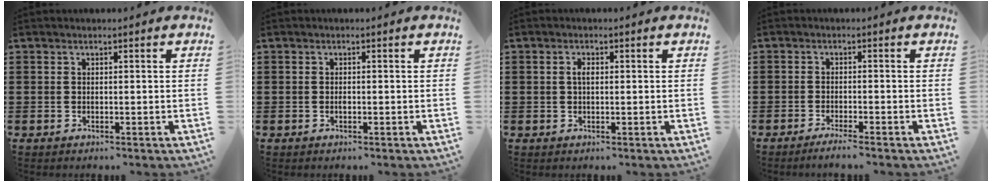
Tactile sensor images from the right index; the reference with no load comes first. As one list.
[{"total": 0.7, "force": [-0.2, 0.1, 0.7], "torque": [-0.015, -0.007, -0.002]}, {"total": 1.5, "force": [0.2, 0.6, 1.3], "torque": [-0.027, 0.004, 0.001]}, {"total": 1.9, "force": [-1.7, -0.3, 0.7], "torque": [-0.010, -0.003, -0.031]}]